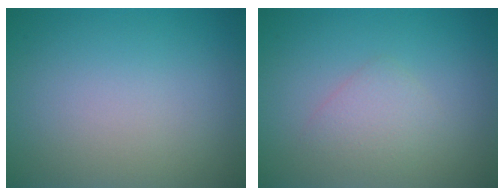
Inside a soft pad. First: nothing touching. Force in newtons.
{"total": 1.8, "press": 1.8, "slide": 0.0}